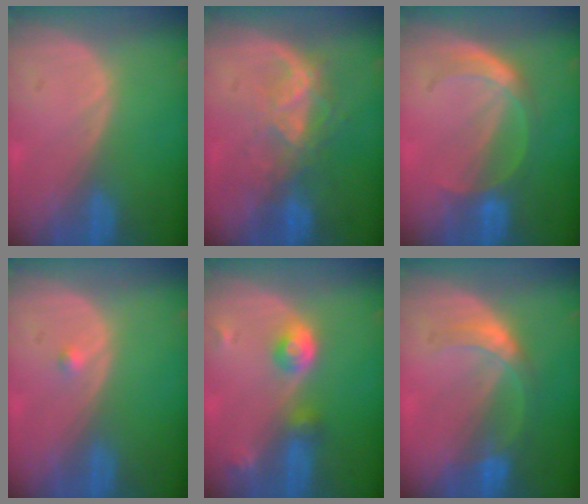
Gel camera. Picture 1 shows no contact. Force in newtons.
{"total": 6.5, "press": 5.9, "slide": 2.7}
{"total": 4.8, "press": 4.6, "slide": 1.3}
{"total": 0.8, "press": 0.6, "slide": 0.4}
{"total": 4.3, "press": 4.3, "slide": 0.3}
{"total": 5.2, "press": 4.8, "slide": 1.9}